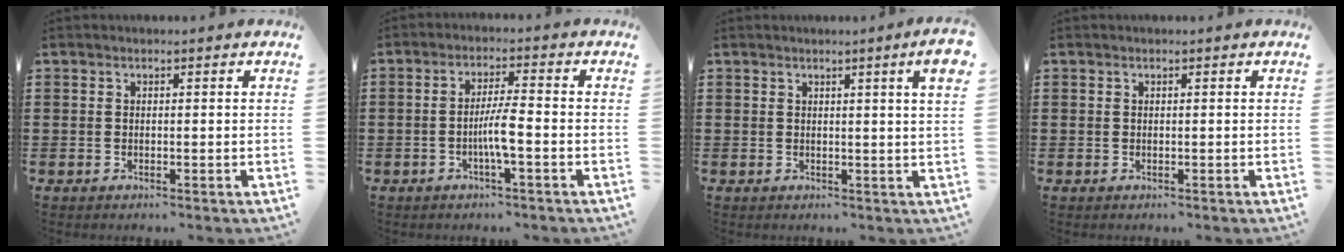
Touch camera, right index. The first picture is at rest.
{"total": 4.5, "force": [-1.4, 0.3, 4.3], "torque": [-0.084, -0.003, -0.031]}
{"total": 3.5, "force": [1.8, -0.6, 3.0], "torque": [-0.051, -0.009, 0.027]}
{"total": 0.0}